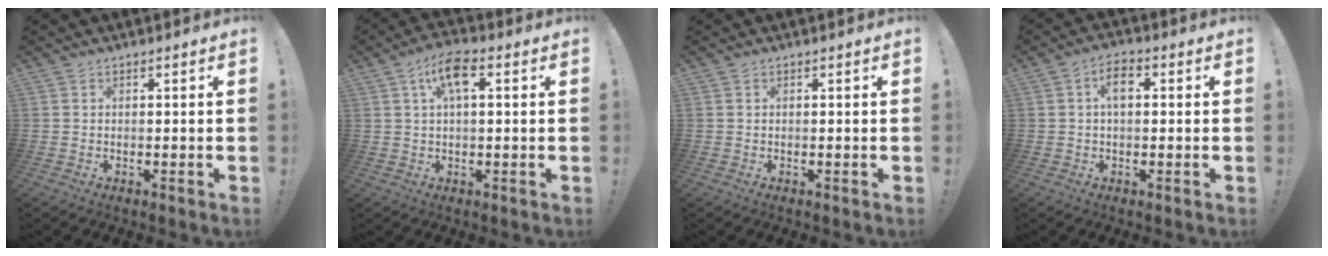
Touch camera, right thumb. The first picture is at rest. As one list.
[{"total": 7.7, "force": [2.6, 3.1, 6.6], "torque": [-0.112, 0.008, 0.042]}, {"total": 0.0}, {"total": 5.5, "force": [0.7, 3.1, 4.4], "torque": [-0.070, 0.009, 0.010]}]